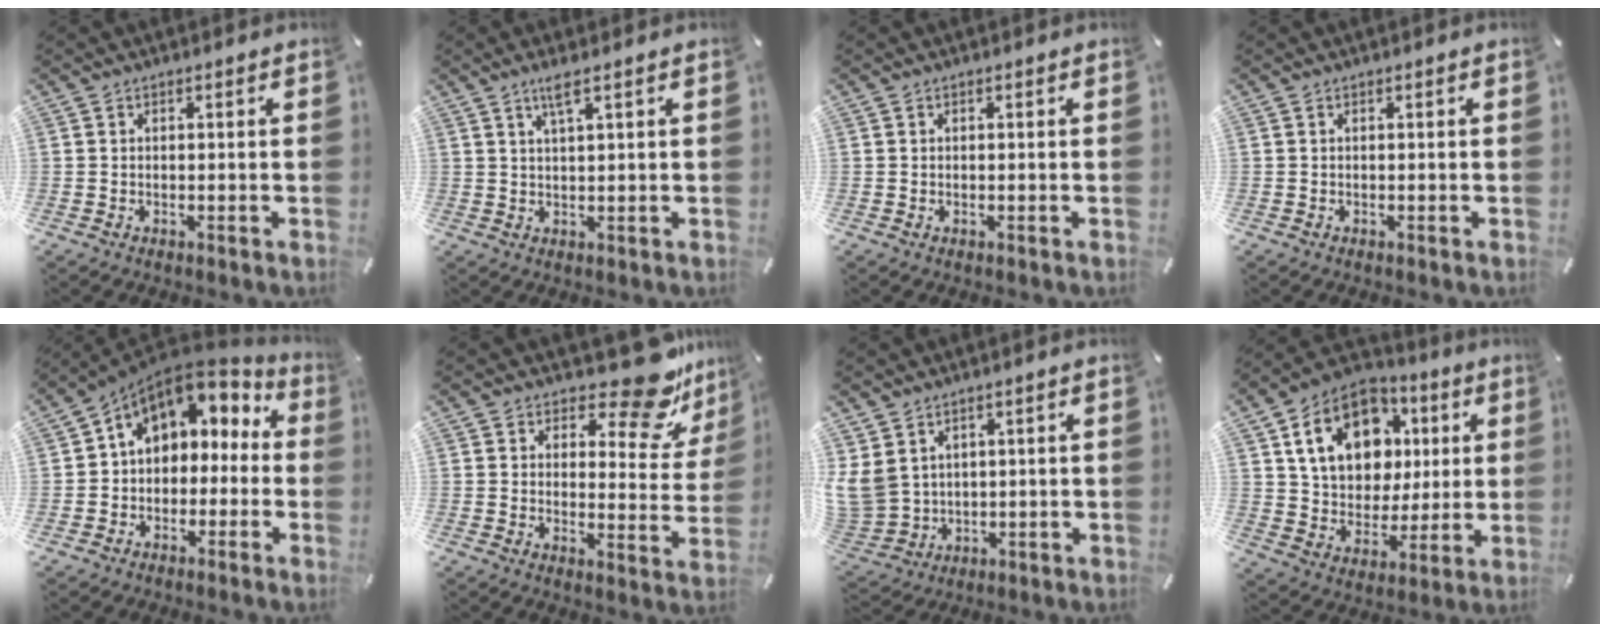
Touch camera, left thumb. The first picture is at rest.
{"total": 3.7, "force": [2.3, 0.3, 2.8], "torque": [-0.061, 0.002, 0.039]}
{"total": 0.0}
{"total": 0.0}
{"total": 7.8, "force": [3.6, 6.3, 2.9], "torque": [-0.054, -0.028, 0.069]}
{"total": 14.6, "force": [10.9, 5.4, 8.1], "torque": [-0.104, -0.088, 0.179]}
{"total": 8.1, "force": [3.5, 6.9, 2.6], "torque": [-0.093, -0.017, 0.070]}
{"total": 17.0, "force": [6.2, 13.3, 8.6], "torque": [-0.153, -0.011, 0.120]}